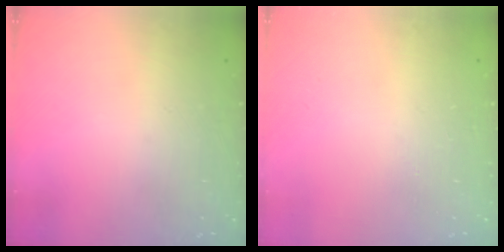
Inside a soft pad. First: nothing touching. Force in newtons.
{"total": 0.0}